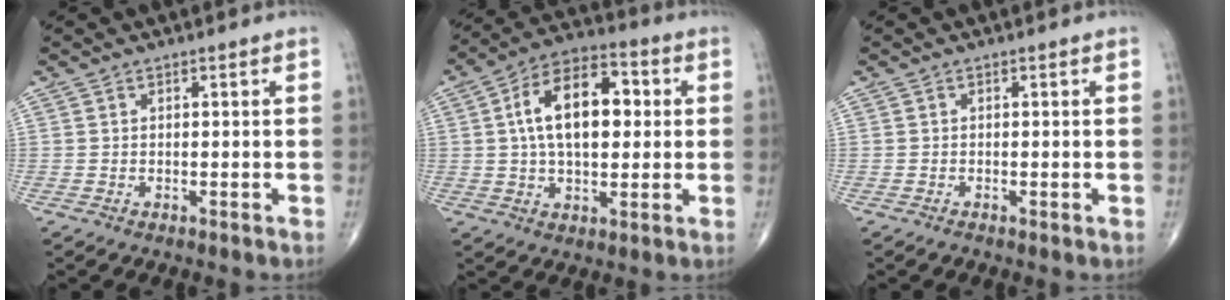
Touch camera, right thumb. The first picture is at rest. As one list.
[{"total": 15.5, "force": [2.3, 8.7, 12.6], "torque": [-0.193, 0.022, 0.031]}, {"total": 0.7, "force": [-0.4, 0.3, 0.5], "torque": [-0.007, -0.002, -0.009]}]